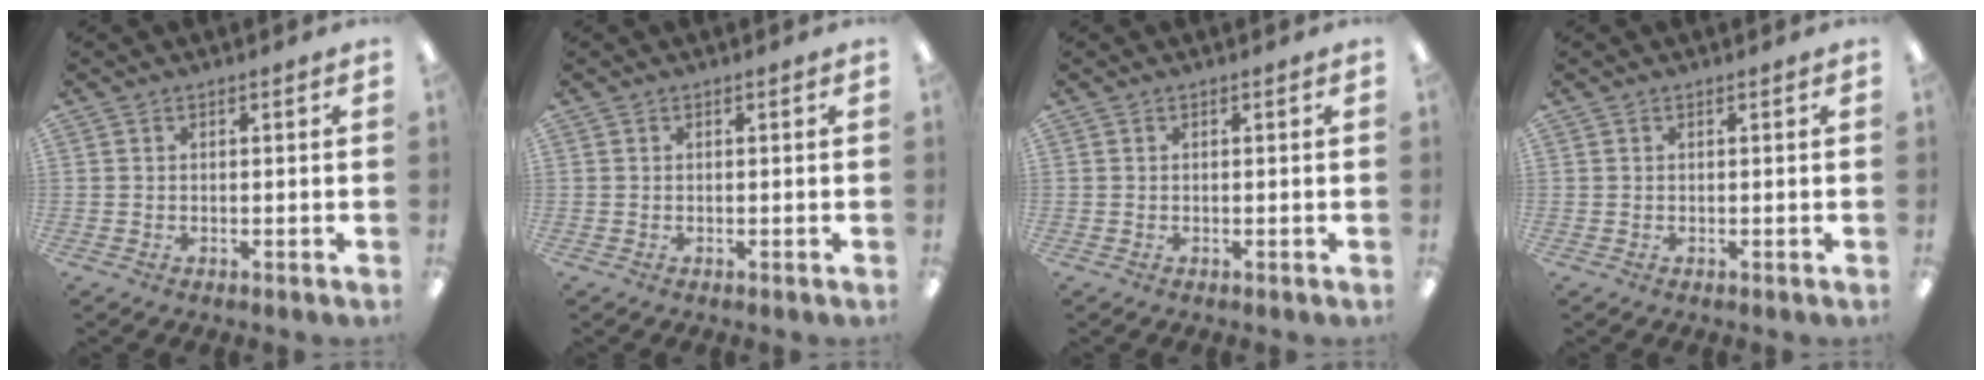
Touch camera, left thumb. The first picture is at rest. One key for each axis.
{"total": 0.0}
{"total": 0.0}
{"total": 0.0}